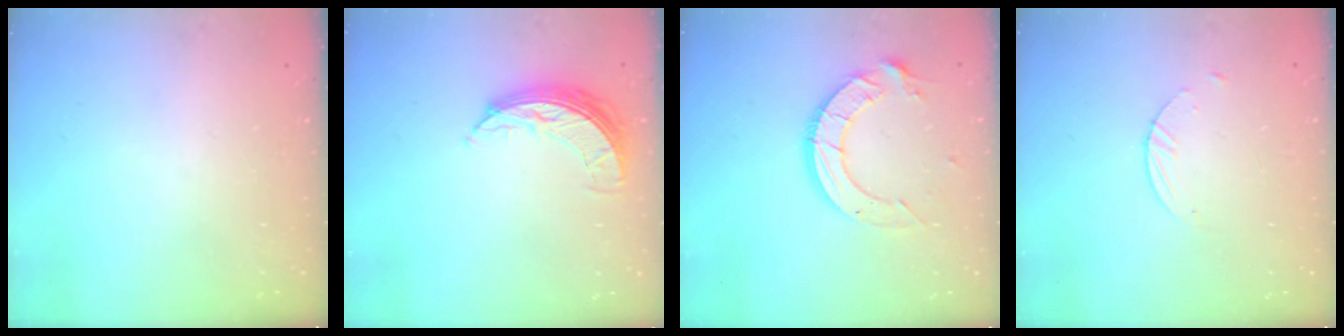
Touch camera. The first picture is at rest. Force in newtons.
{"total": 7.2, "press": 7.2, "slide": 0.3}
{"total": 12.9, "press": 12.8, "slide": 1.4}
{"total": 2.1, "press": 2.1, "slide": 0.2}